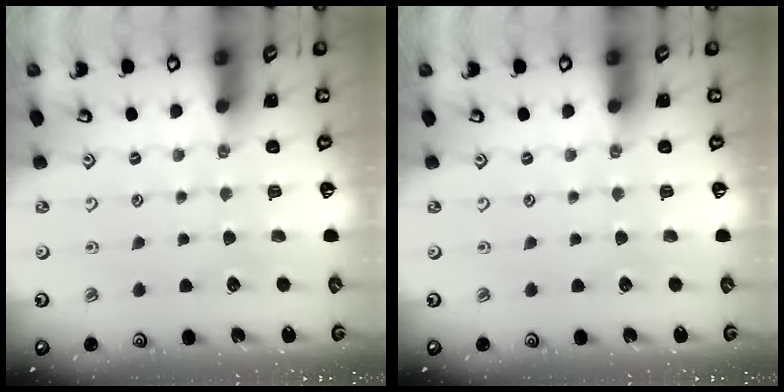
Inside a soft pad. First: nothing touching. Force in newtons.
{"total": 0.0}